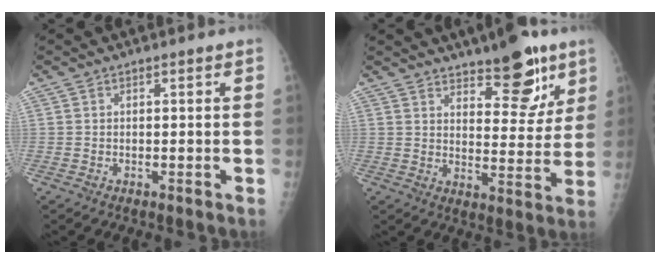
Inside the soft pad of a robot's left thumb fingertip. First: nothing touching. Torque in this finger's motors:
{"motor_torque": [0.26, 0.36, 0.08, -0.26, 0.03]}